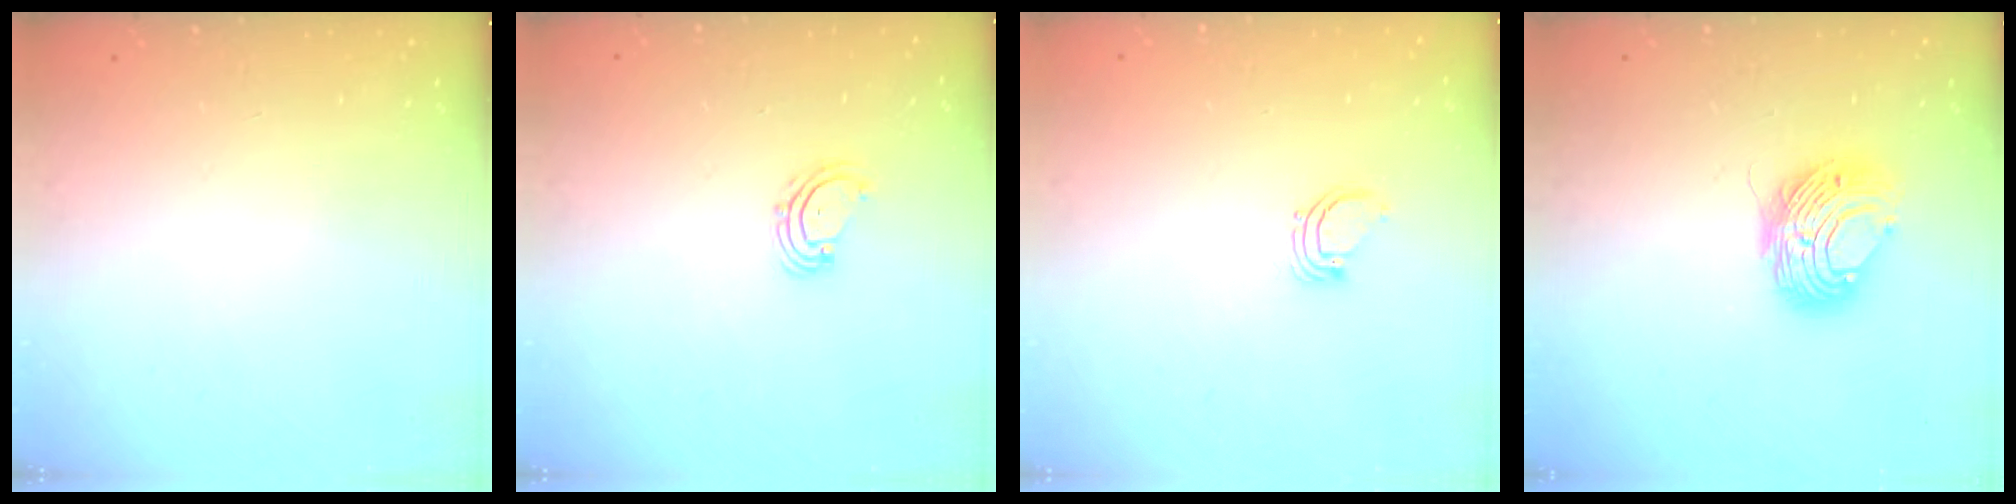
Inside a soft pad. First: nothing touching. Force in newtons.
{"total": 2.5, "press": 2.4, "slide": 0.4}
{"total": 2.3, "press": 2.3, "slide": 0.1}
{"total": 9.1, "press": 9.1, "slide": 0.6}